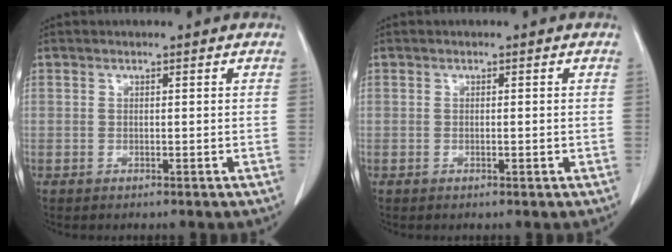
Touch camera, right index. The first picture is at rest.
{"total": 0.7, "force": [-0.2, 0.1, 0.6], "torque": [-0.010, 0.000, -0.001]}